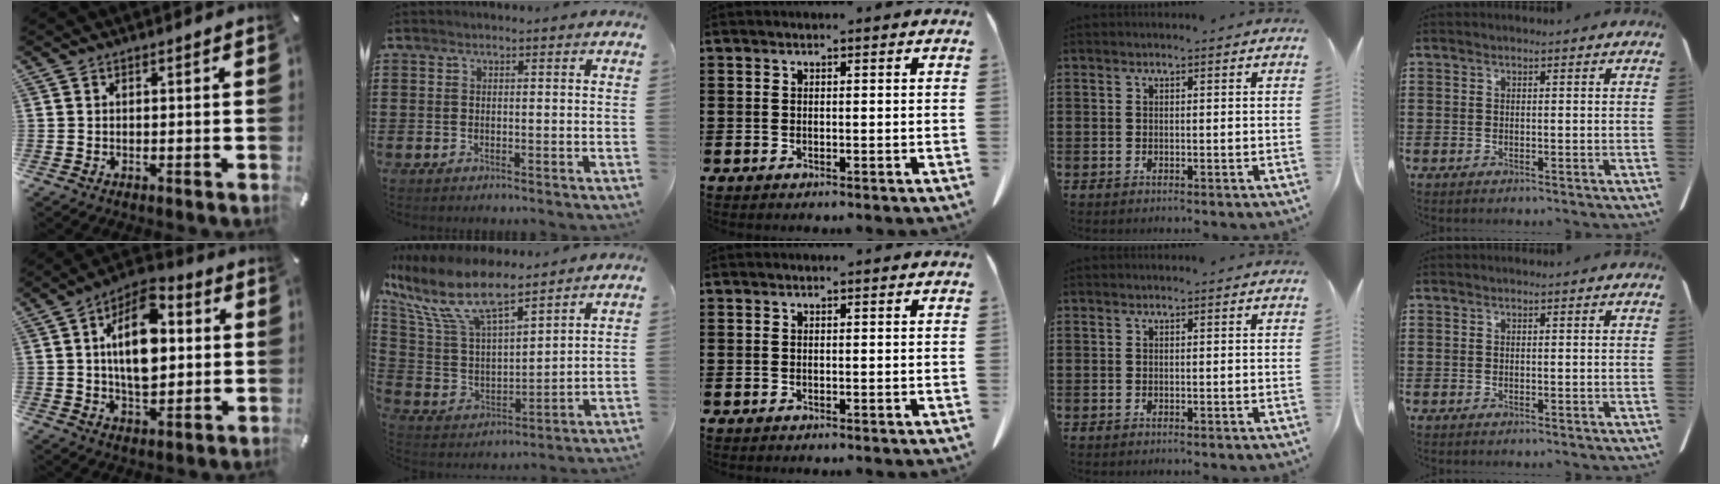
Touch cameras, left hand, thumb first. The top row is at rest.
{"thumb": {"total": 15.1, "force": [2.8, 9.1, 11.8], "torque": [-0.210, -0.001, 0.041]}, "index": {"total": 12.3, "force": [8.7, 3.9, 7.9], "torque": [-0.195, -0.040, 0.148]}}